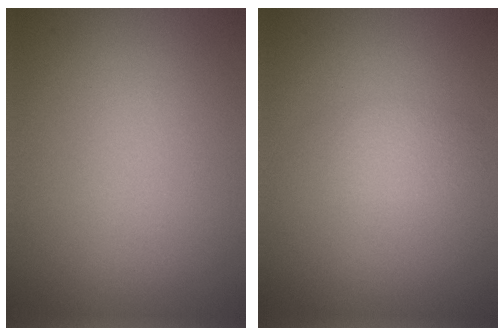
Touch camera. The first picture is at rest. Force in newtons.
{"total": 1.5, "press": 1.5, "slide": 0.0}